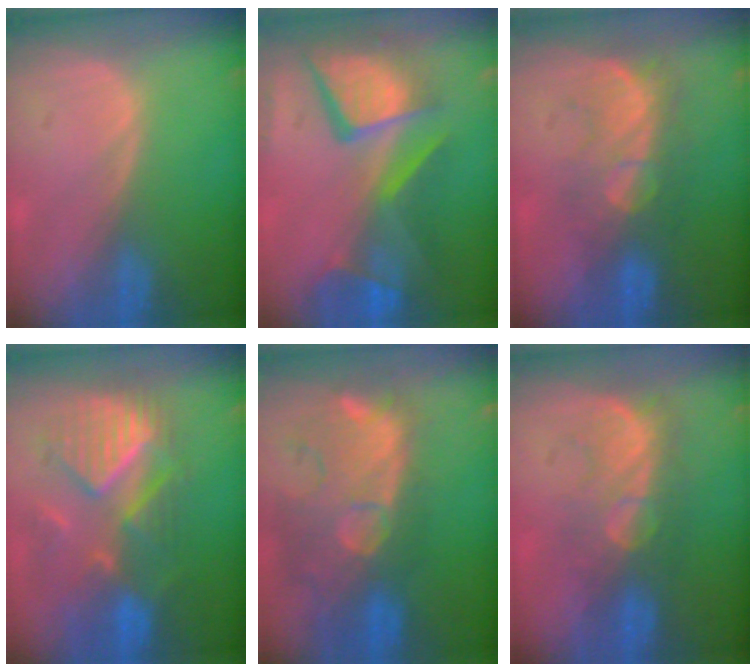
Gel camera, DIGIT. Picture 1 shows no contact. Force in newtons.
{"total": 12.9, "press": 10.6, "slide": 7.4}
{"total": 8.2, "press": 7.6, "slide": 2.9}
{"total": 10.2, "press": 9.5, "slide": 3.7}
{"total": 12.9, "press": 11.3, "slide": 6.2}
{"total": 7.9, "press": 7.7, "slide": 1.5}